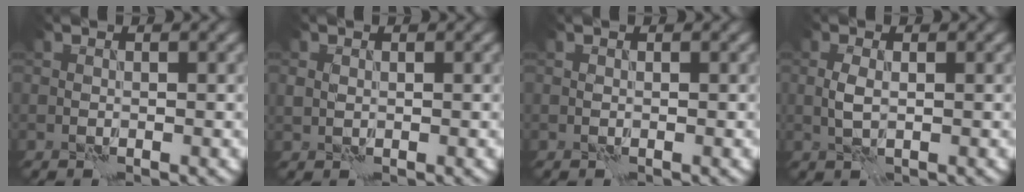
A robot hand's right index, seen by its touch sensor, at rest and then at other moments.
{"total": 0.8, "force": [0.3, 0.7, 0.3], "torque": [-0.006, 0.000, 0.006]}
{"total": 0.0}
{"total": 1.4, "force": [0.0, 0.6, 1.2], "torque": [-0.030, 0.001, 0.002]}